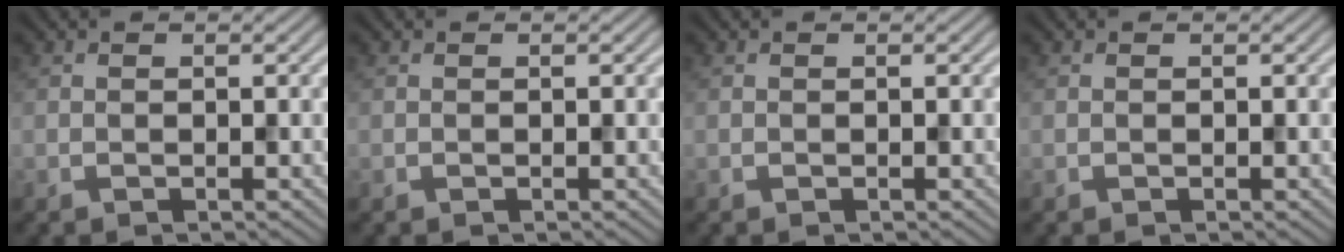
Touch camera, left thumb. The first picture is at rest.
{"total": 0.0}
{"total": 0.0}
{"total": 0.0}